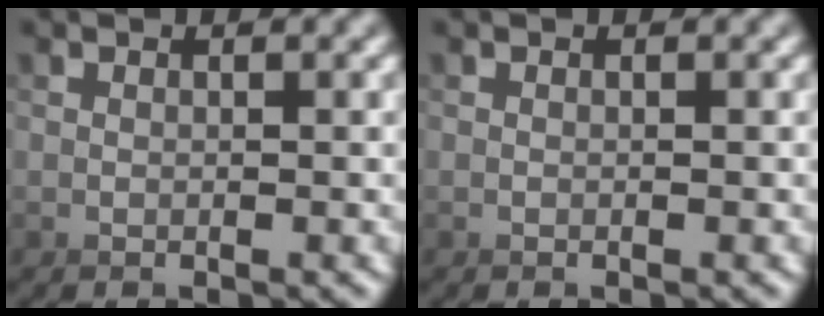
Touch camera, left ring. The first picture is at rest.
{"total": 0.0}